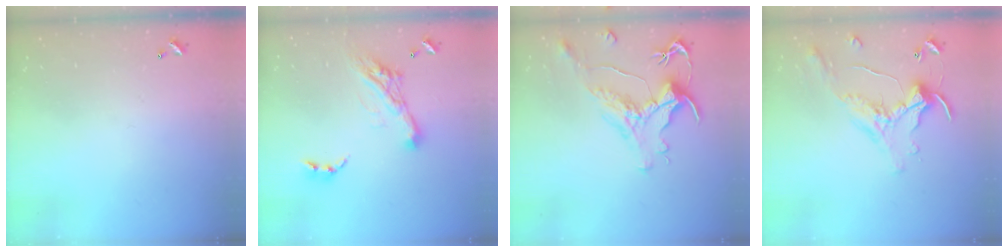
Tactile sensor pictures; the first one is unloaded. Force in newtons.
{"total": 13.4, "press": 13.3, "slide": 1.4}
{"total": 1.5, "press": 0.7, "slide": 1.3}
{"total": 0.0}